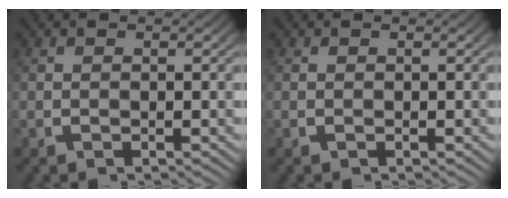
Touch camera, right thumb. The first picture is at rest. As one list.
[{"total": 0.0}]